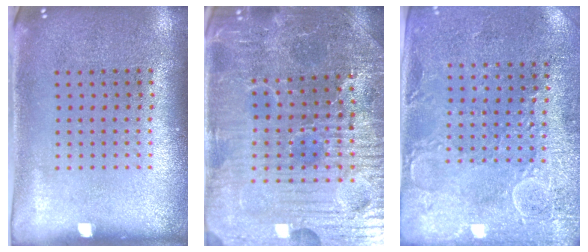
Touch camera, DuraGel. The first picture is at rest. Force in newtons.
{"total": 5.2, "press": 5.0, "slide": 1.4}
{"total": 2.7, "press": 2.5, "slide": 0.9}